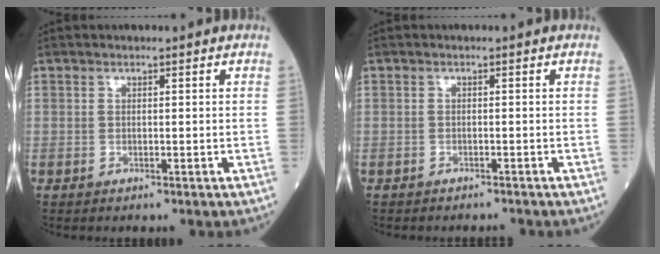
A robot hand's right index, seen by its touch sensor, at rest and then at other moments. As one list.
[{"total": 3.6, "force": [-3.0, 1.6, 1.2], "torque": [-0.030, -0.001, -0.043]}]